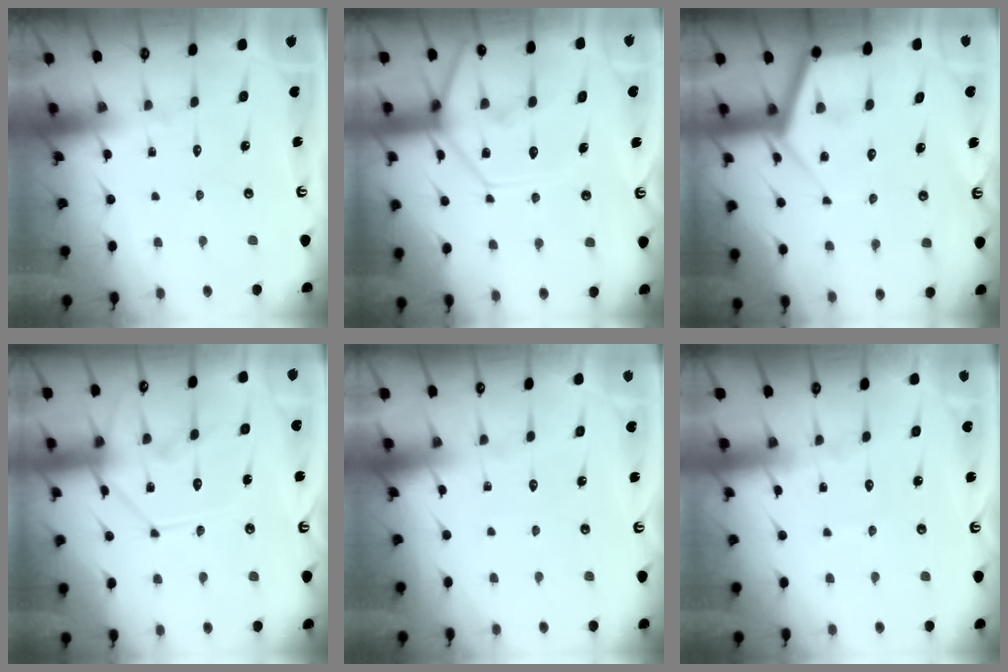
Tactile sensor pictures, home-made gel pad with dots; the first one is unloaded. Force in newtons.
{"total": 14.6, "press": 14.5, "slide": 1.5}
{"total": 8.2, "press": 8.2, "slide": 0.7}
{"total": 13.4, "press": 13.2, "slide": 1.7}
{"total": 1.7, "press": 1.7, "slide": 0.4}
{"total": 4.0, "press": 3.9, "slide": 0.6}